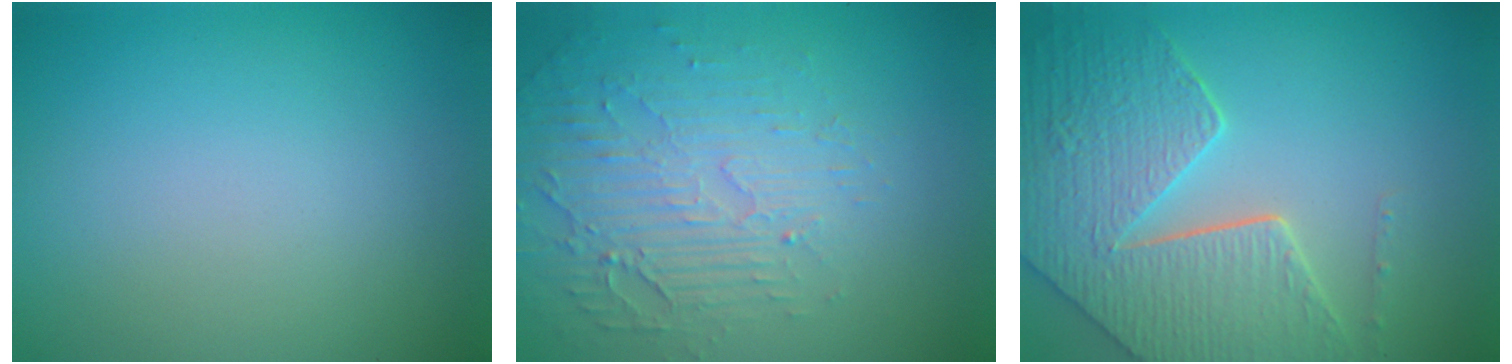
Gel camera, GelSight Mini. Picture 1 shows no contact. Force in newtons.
{"total": 5.7, "press": 3.3, "slide": 4.6}
{"total": 8.0, "press": 6.1, "slide": 5.3}